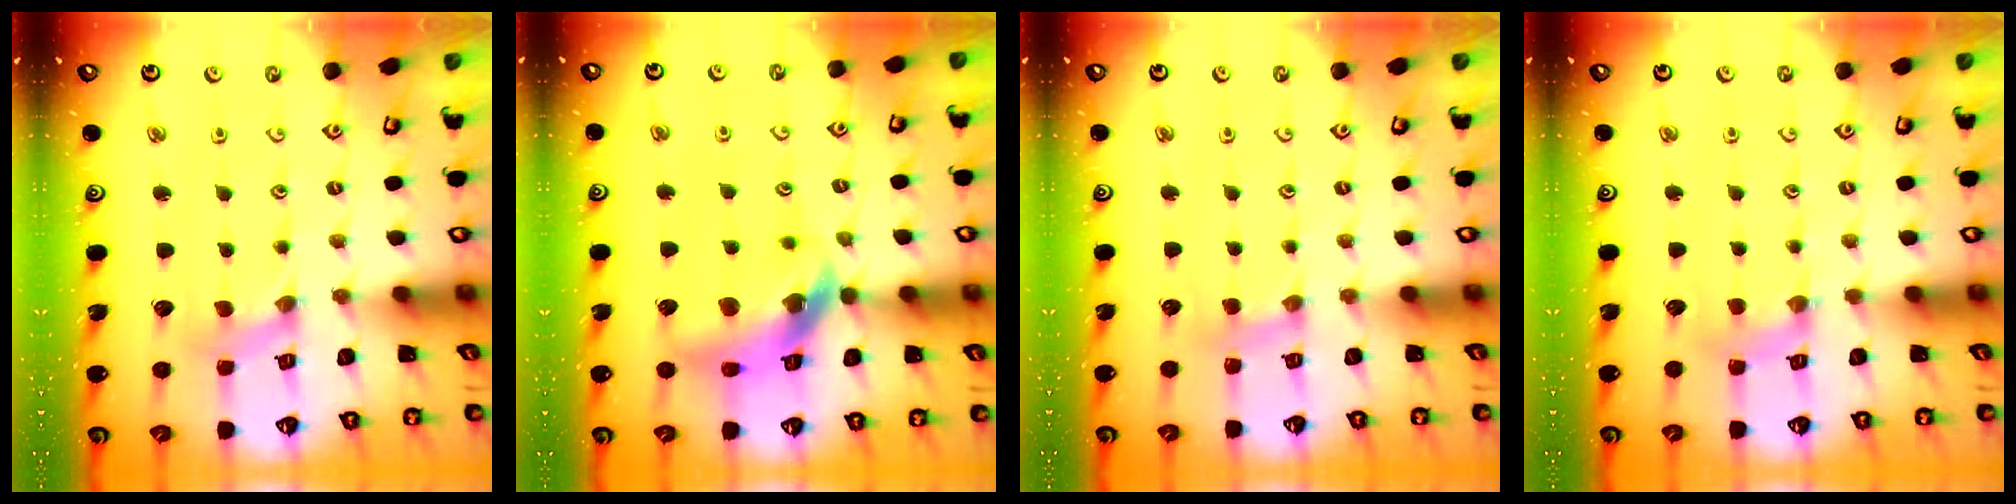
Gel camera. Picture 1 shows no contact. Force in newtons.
{"total": 13.9, "press": 13.8, "slide": 1.8}
{"total": 3.0, "press": 3.0, "slide": 0.4}
{"total": 2.3, "press": 2.3, "slide": 0.3}